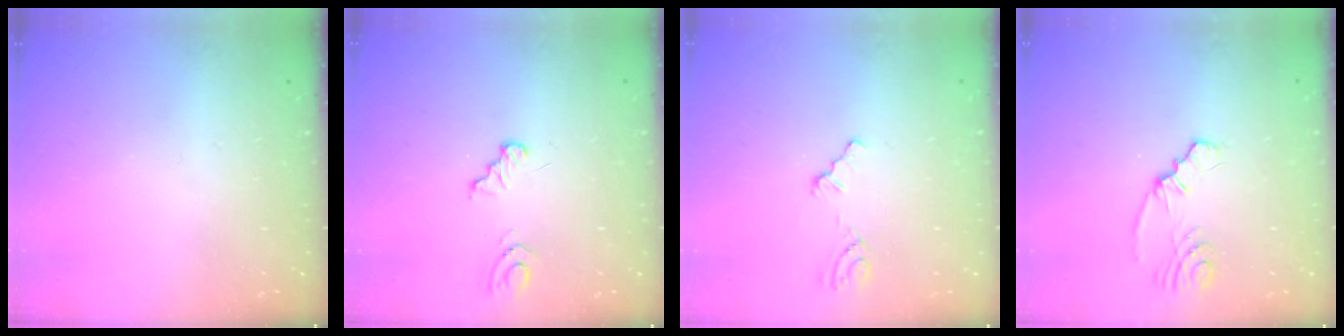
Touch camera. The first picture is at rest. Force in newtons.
{"total": 4.6, "press": 4.6, "slide": 0.3}
{"total": 1.8, "press": 1.8, "slide": 0.3}
{"total": 2.3, "press": 2.2, "slide": 0.5}